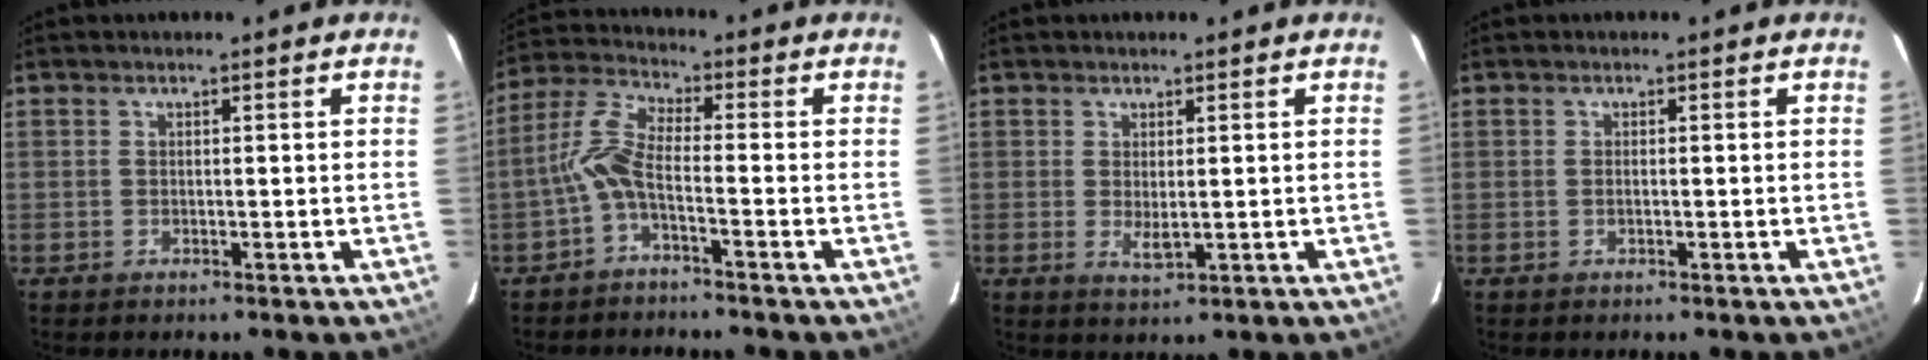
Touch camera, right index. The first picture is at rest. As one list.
[{"total": 6.0, "force": [-2.4, 1.2, 5.4], "torque": [-0.133, 0.015, -0.052]}, {"total": 2.8, "force": [0.0, 1.1, 2.6], "torque": [-0.046, -0.007, 0.003]}, {"total": 0.6, "force": [-0.1, 0.2, 0.6], "torque": [-0.013, 0.001, -0.003]}]